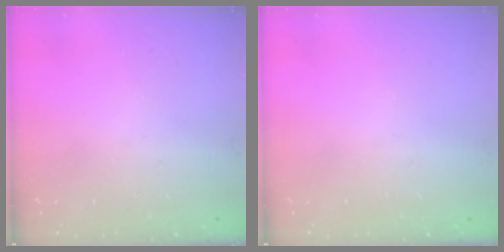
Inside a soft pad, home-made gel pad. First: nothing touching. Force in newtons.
{"total": 0.0}